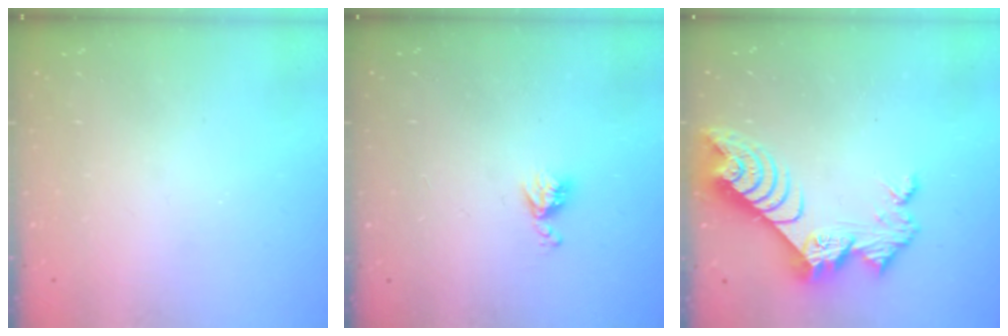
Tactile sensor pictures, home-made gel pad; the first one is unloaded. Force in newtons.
{"total": 5.8, "press": 5.7, "slide": 0.7}
{"total": 10.0, "press": 10.0, "slide": 0.9}